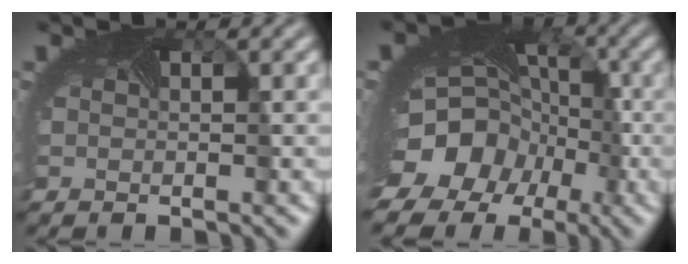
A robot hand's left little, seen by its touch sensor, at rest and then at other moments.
{"total": 14.3, "force": [-5.7, 11.6, 6.2], "torque": [-0.117, -0.037, -0.102]}